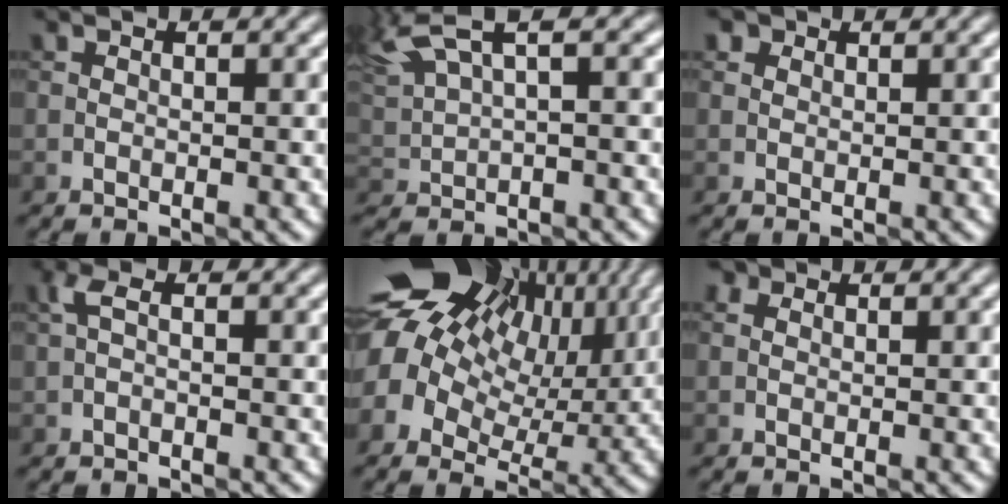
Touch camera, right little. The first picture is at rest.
{"total": 5.1, "force": [3.4, 1.4, 3.6], "torque": [-0.094, 0.022, 0.071]}
{"total": 1.9, "force": [1.1, 1.2, 0.8], "torque": [-0.011, 0.008, -0.009]}
{"total": 1.2, "force": [-0.1, 0.4, 1.1], "torque": [-0.026, 0.004, -0.005]}
{"total": 19.6, "force": [6.8, 14.3, 11.6], "torque": [-0.226, 0.044, 0.099]}
{"total": 2.3, "force": [1.1, 1.6, 1.2], "torque": [-0.010, 0.012, -0.018]}